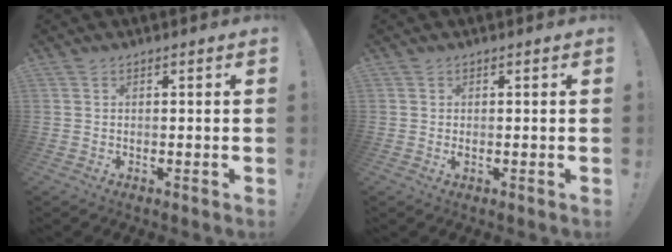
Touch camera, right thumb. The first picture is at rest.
{"total": 0.5, "force": [0.1, 0.2, 0.5], "torque": [-0.002, -0.002, 0.000]}